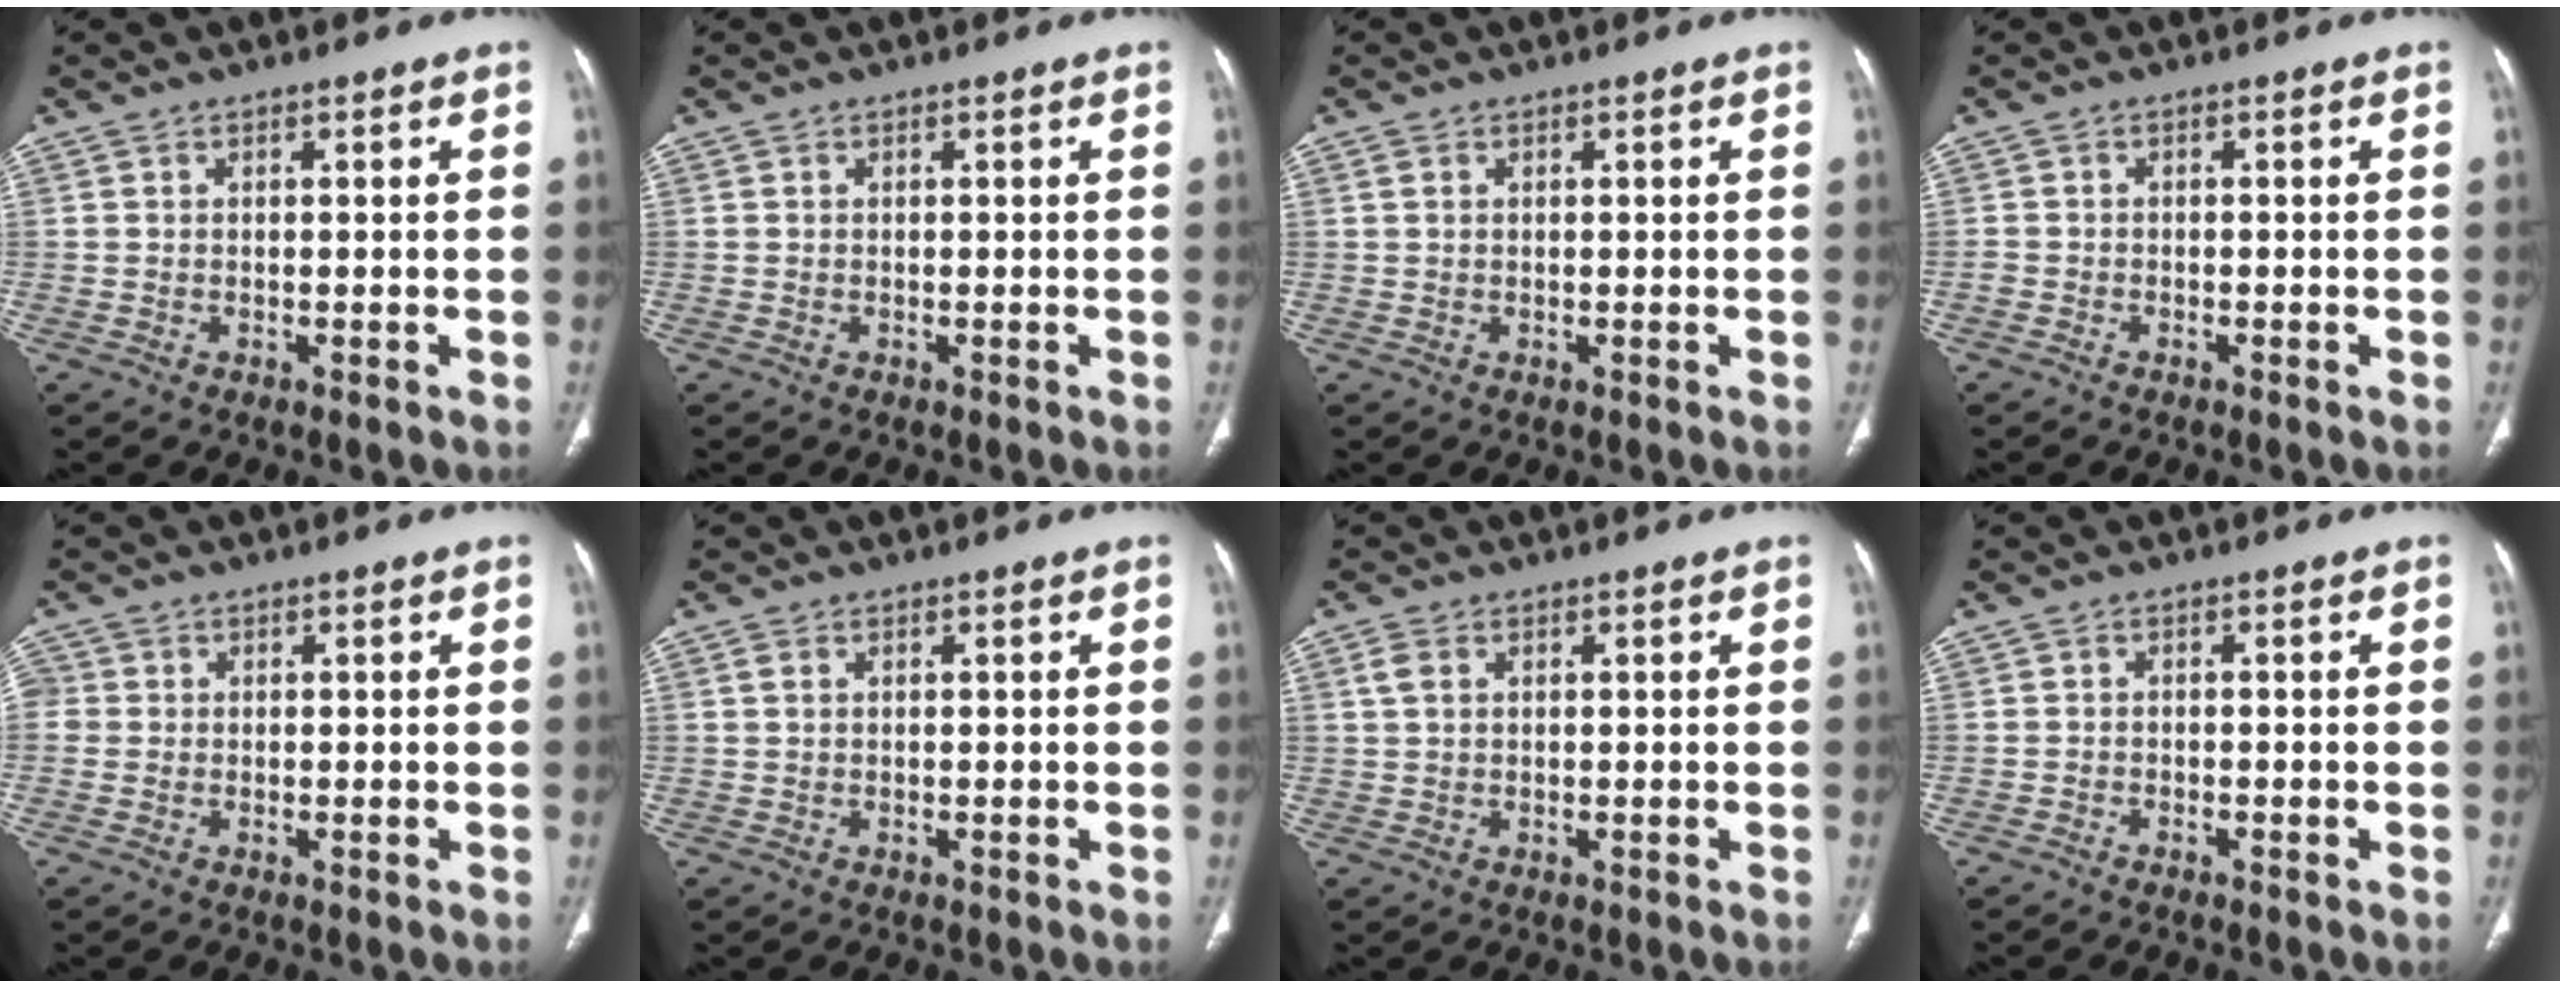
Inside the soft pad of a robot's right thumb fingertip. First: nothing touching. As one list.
[{"total": 0.0}, {"total": 0.8, "force": [0.3, 0.5, 0.5], "torque": [-0.012, 0.005, 0.008]}, {"total": 1.0, "force": [-0.7, 0.6, 0.2], "torque": [-0.005, 0.003, -0.017]}, {"total": 2.1, "force": [0.1, 2.1, 0.6], "torque": [0.000, 0.007, 0.001]}, {"total": 0.9, "force": [0.3, 0.6, 0.6], "torque": [-0.016, 0.005, 0.009]}, {"total": 2.2, "force": [0.8, 1.4, 1.5], "torque": [-0.037, 0.007, 0.020]}, {"total": 0.8, "force": [-0.7, 0.2, 0.2], "torque": [-0.006, 0.003, -0.013]}]